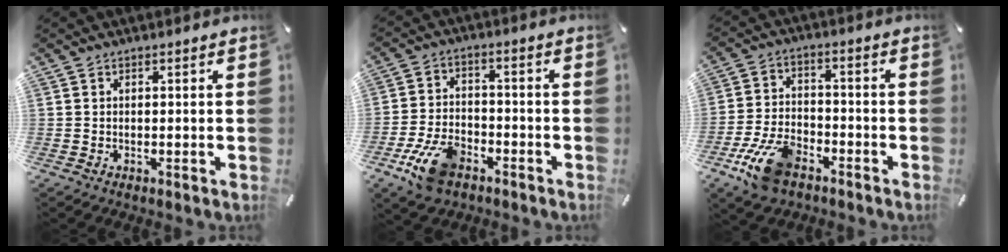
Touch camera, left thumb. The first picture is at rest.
{"total": 10.5, "force": [-5.8, 6.0, 6.4], "torque": [-0.136, 0.027, -0.105]}
{"total": 11.8, "force": [-6.9, 6.3, 7.1], "torque": [-0.139, 0.036, -0.124]}